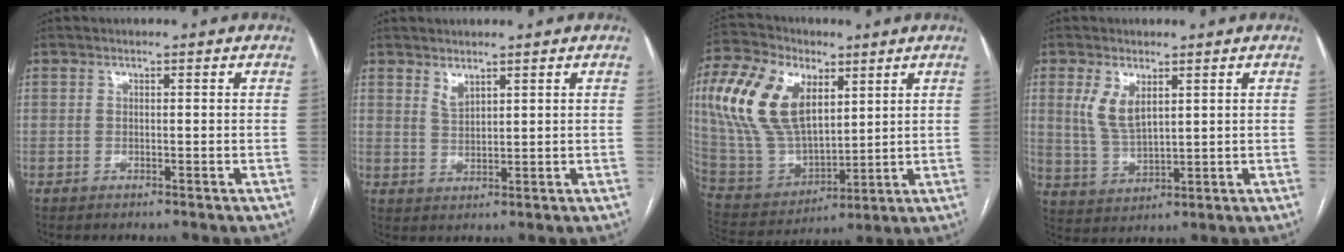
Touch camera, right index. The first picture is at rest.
{"total": 2.2, "force": [1.8, 0.6, 1.1], "torque": [-0.024, -0.008, 0.042]}
{"total": 18.7, "force": [6.5, 10.5, 14.0], "torque": [-0.309, 0.023, 0.129]}
{"total": 5.9, "force": [2.4, 2.6, 4.7], "torque": [-0.105, 0.000, 0.059]}